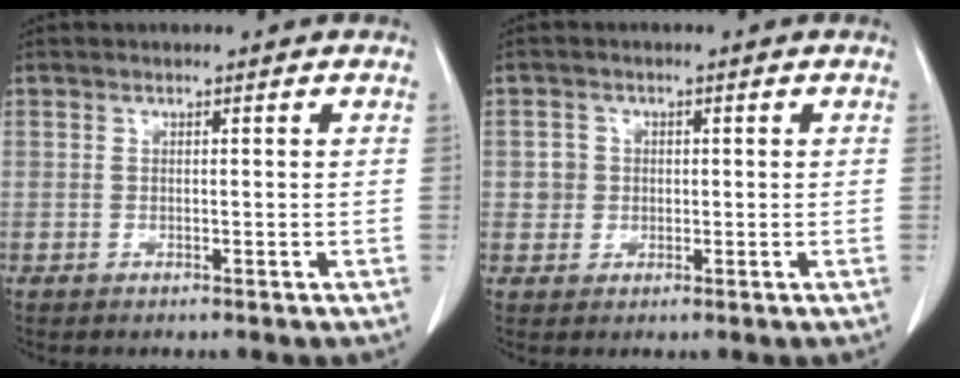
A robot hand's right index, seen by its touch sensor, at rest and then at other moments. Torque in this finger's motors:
{"motor_torque": [0.11, -0.02, 0.05, 0.02]}